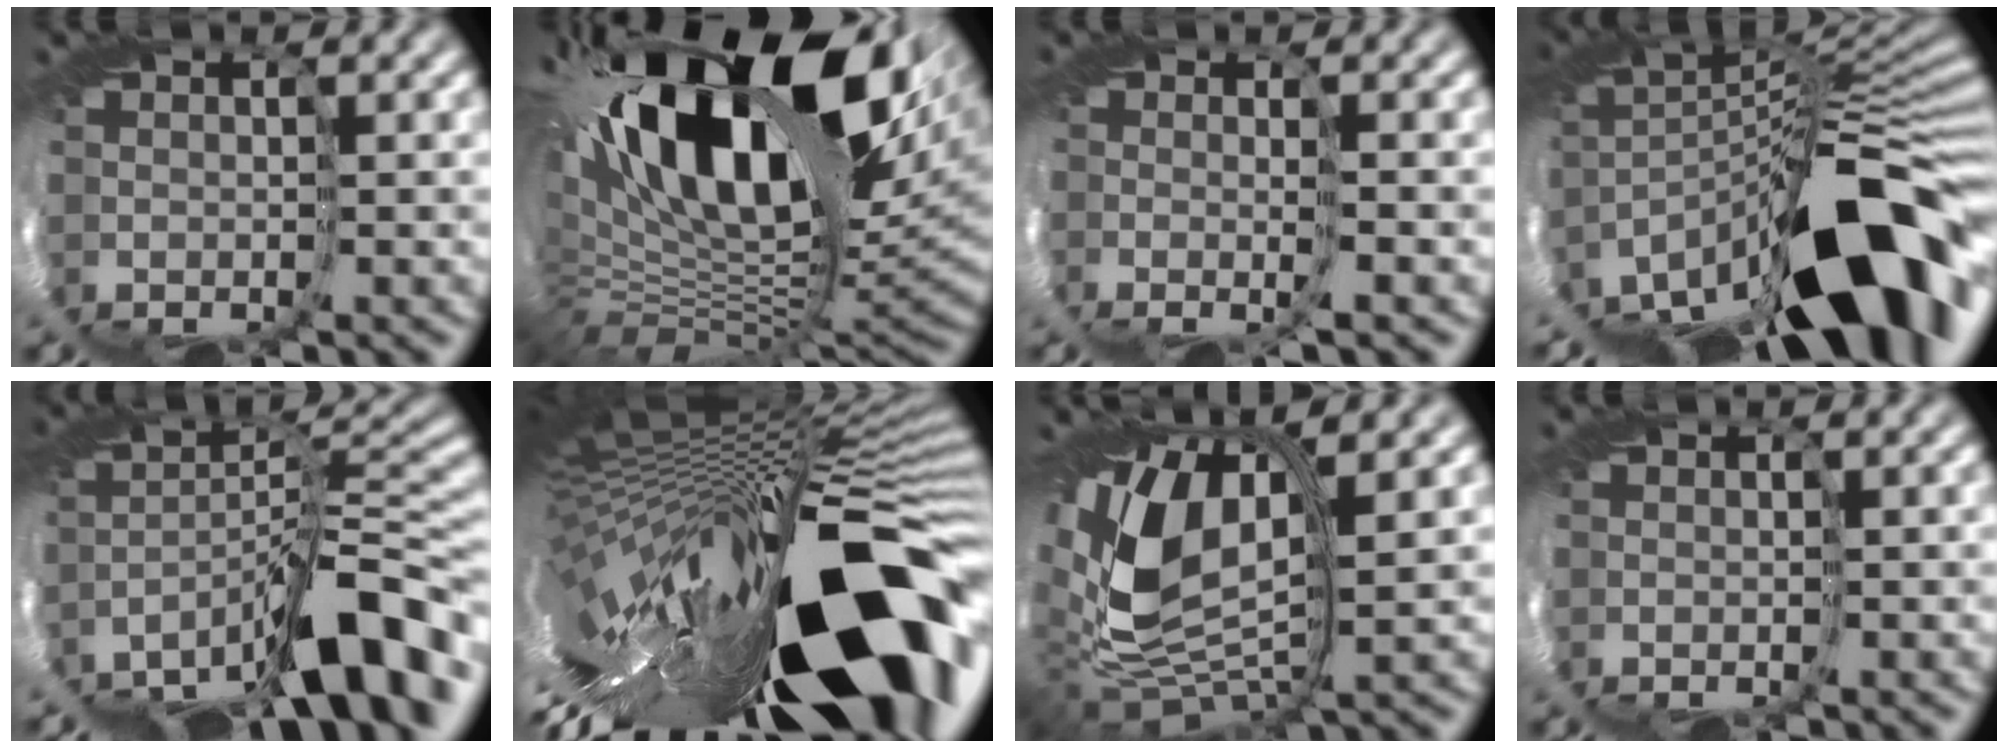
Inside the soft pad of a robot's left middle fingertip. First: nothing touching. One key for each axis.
{"total": 16.4, "fx": 5.8, "fy": 8.6, "fz": 12.7, "tx": -0.241, "ty": 0.001, "tz": 0.111}
{"total": 2.4, "fx": -0.8, "fy": 0.6, "fz": 2.2, "tx": -0.065, "ty": -0.013, "tz": -0.006}
{"total": 13.2, "fx": -7.4, "fy": 3.7, "fz": 10.2, "tx": -0.179, "ty": 0.023, "tz": -0.133}
{"total": 10.4, "fx": -7.1, "fy": 2.4, "fz": 7.2, "tx": -0.138, "ty": 0.002, "tz": -0.121}
{"total": 15.7, "fx": -4.9, "fy": 4.3, "fz": 14.3, "tx": -0.226, "ty": -0.034, "tz": -0.076}
{"total": 9.3, "fx": 2.4, "fy": 4.6, "fz": 7.7, "tx": -0.192, "ty": -0.002, "tz": 0.042}
{"total": 0.0}